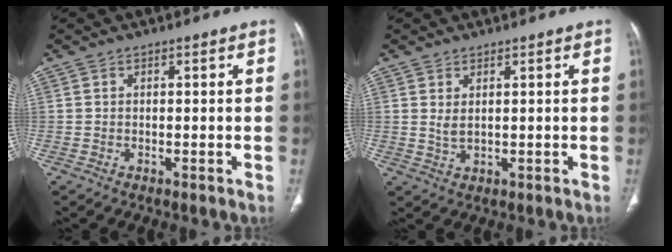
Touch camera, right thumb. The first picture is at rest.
{"total": 2.1, "force": [0.8, 1.0, 1.7], "torque": [-0.033, -0.008, 0.023]}